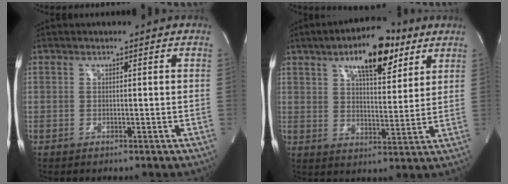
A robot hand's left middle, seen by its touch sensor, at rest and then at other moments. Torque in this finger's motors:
{"motor_torque": [1.43, -0.71, 0.23, 0.15]}